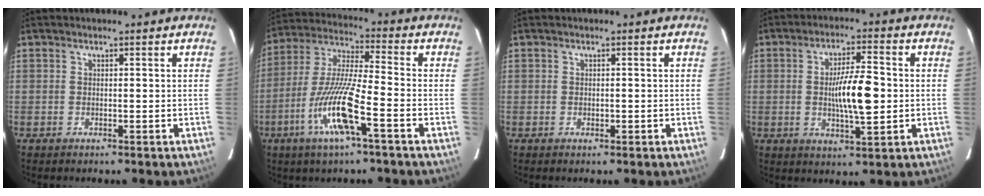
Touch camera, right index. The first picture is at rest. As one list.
[{"total": 13.4, "force": [-5.4, 0.8, 12.2], "torque": [-0.253, -0.008, -0.105]}, {"total": 0.6, "force": [-0.1, 0.3, 0.4], "torque": [-0.010, -0.001, 0.001]}, {"total": 9.2, "force": [-0.4, 1.6, 9.0], "torque": [-0.158, 0.002, -0.006]}]